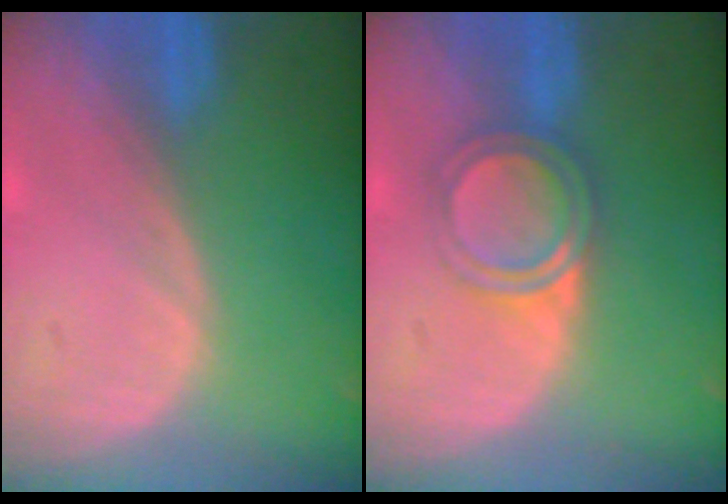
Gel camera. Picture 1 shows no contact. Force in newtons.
{"total": 4.9, "press": 4.4, "slide": 2.1}